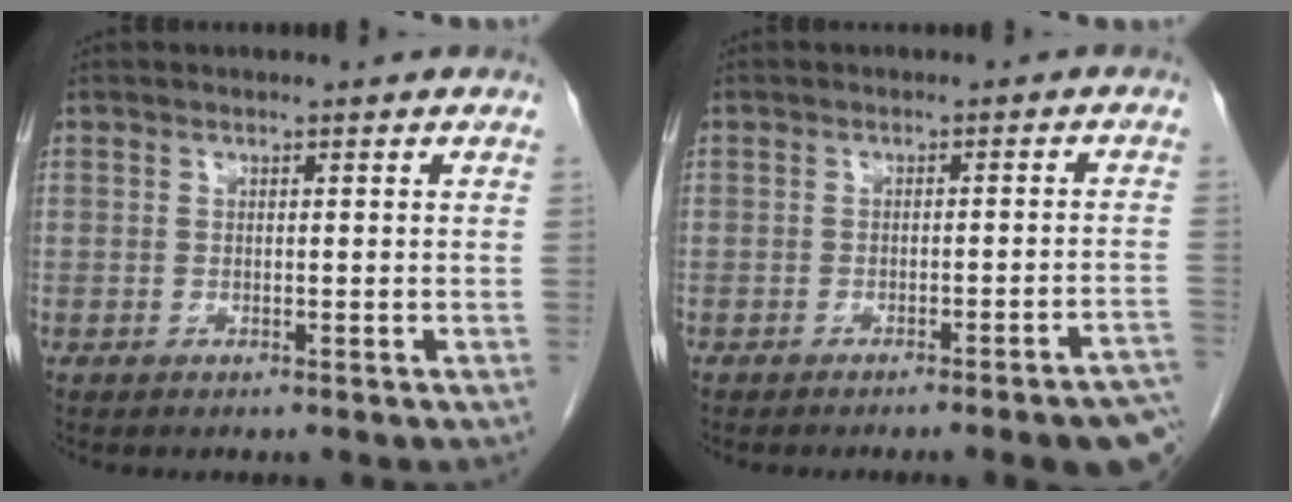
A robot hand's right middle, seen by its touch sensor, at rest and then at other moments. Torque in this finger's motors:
{"motor_torque": [1.23, -0.91, 0.09, 0.05]}